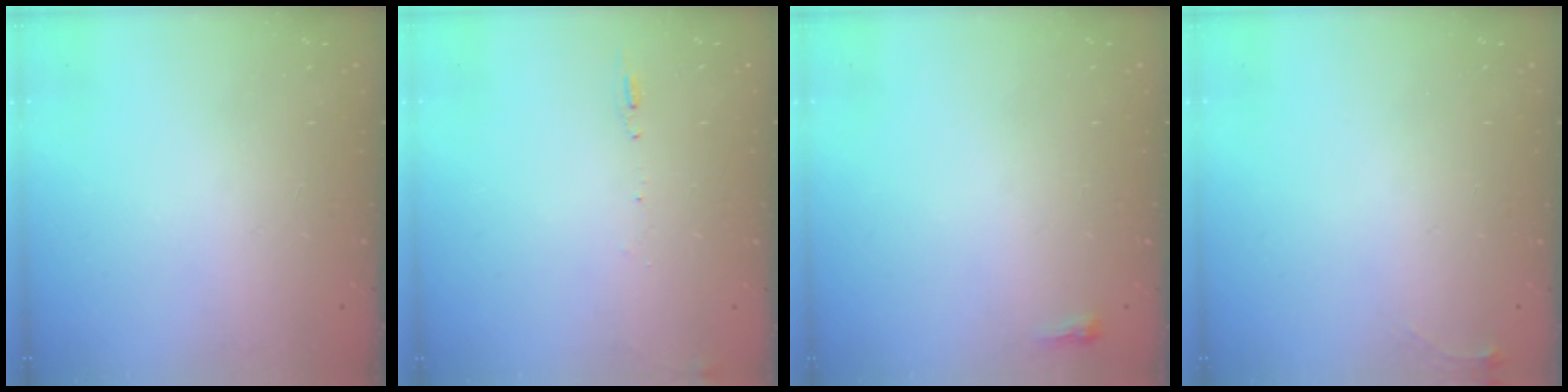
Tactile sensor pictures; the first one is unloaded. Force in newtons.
{"total": 5.6, "press": 5.3, "slide": 1.7}
{"total": 2.4, "press": 2.4, "slide": 0.6}
{"total": 4.0, "press": 3.9, "slide": 0.6}